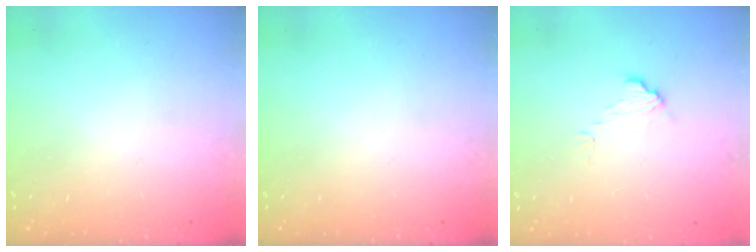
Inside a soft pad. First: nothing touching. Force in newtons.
{"total": 0.0}
{"total": 4.5, "press": 4.5, "slide": 0.4}